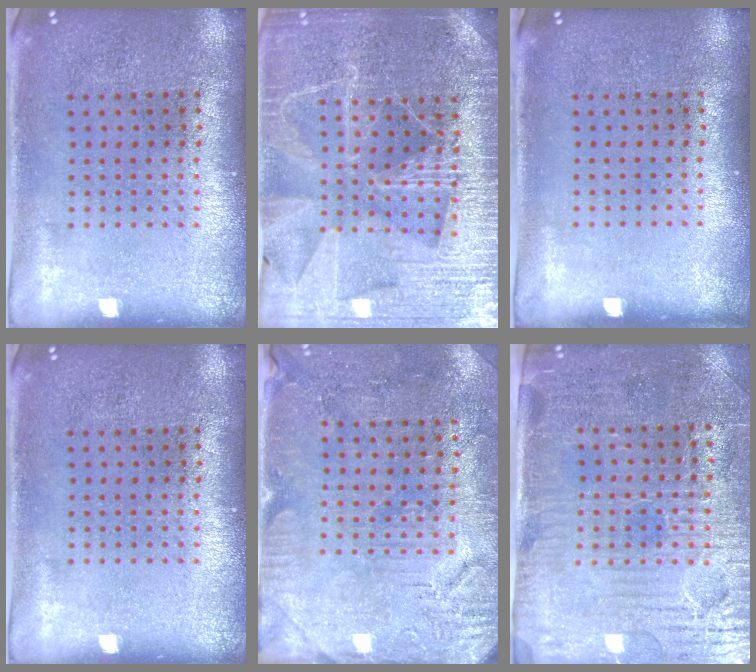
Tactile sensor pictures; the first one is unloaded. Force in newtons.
{"total": 4.4, "press": 4.1, "slide": 1.6}
{"total": 0.0}
{"total": 0.0}
{"total": 3.0, "press": 2.8, "slide": 0.9}
{"total": 3.6, "press": 3.3, "slide": 1.4}